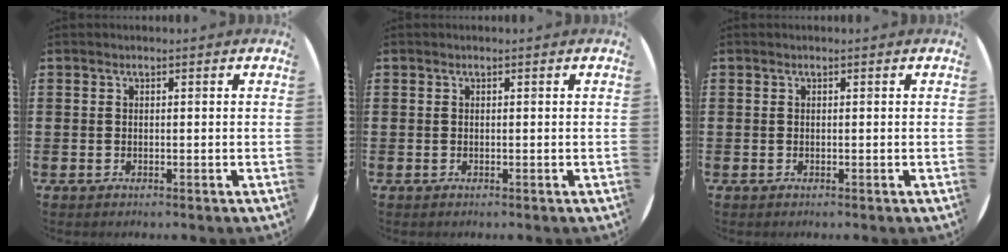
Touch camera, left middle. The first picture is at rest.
{"total": 0.0}
{"total": 0.0}